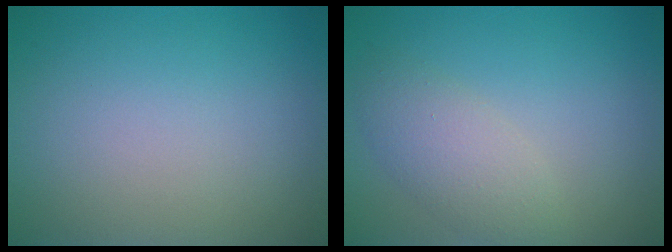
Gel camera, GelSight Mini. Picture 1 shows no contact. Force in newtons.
{"total": 3.2, "press": 3.2, "slide": 0.3}